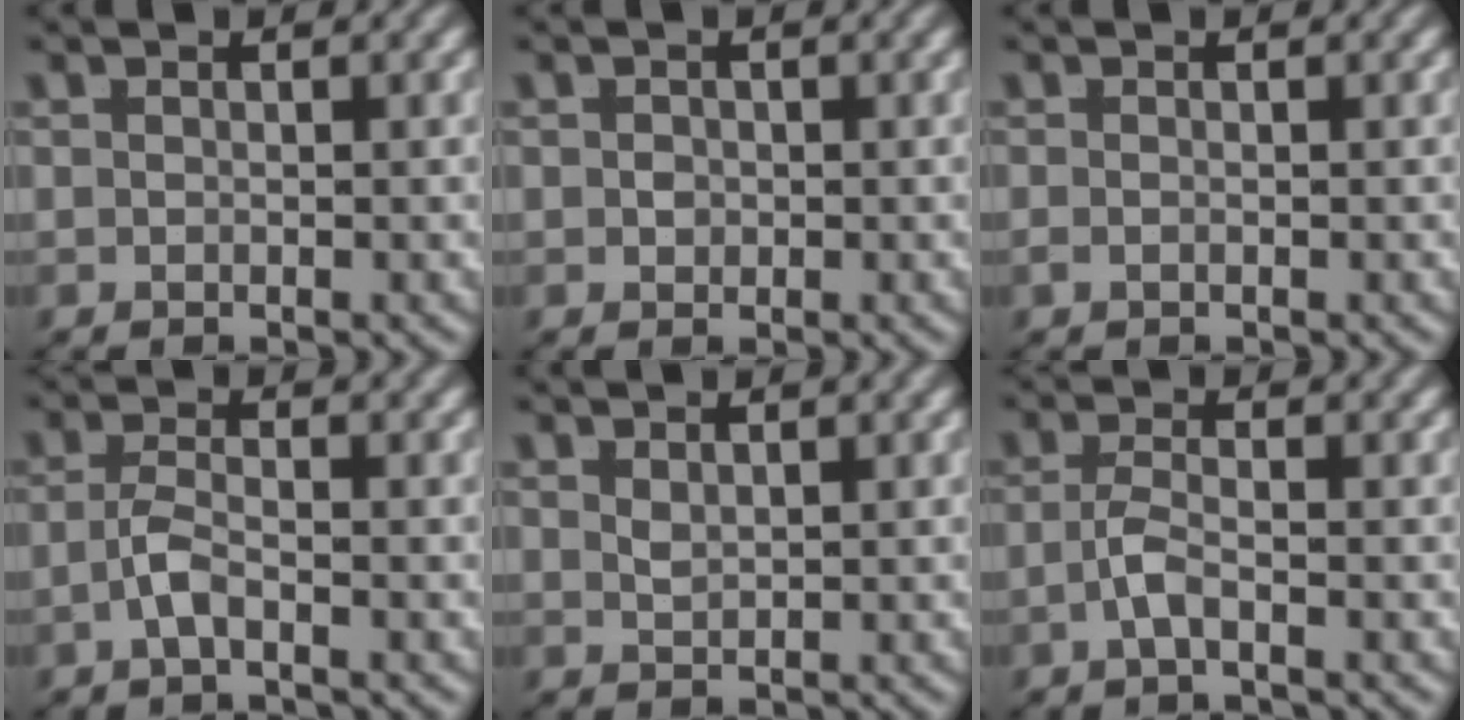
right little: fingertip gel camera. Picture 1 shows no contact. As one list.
[{"total": 0.0}, {"total": 0.8, "force": [-0.7, 0.1, 0.3], "torque": [-0.011, -0.007, -0.008]}, {"total": 2.1, "force": [-1.4, 0.0, 1.5], "torque": [-0.033, -0.007, -0.021]}, {"total": 0.8, "force": [0.6, -0.5, 0.3], "torque": [-0.008, -0.010, 0.024]}, {"total": 2.0, "force": [-1.3, -0.3, 1.5], "torque": [-0.034, -0.009, -0.018]}]